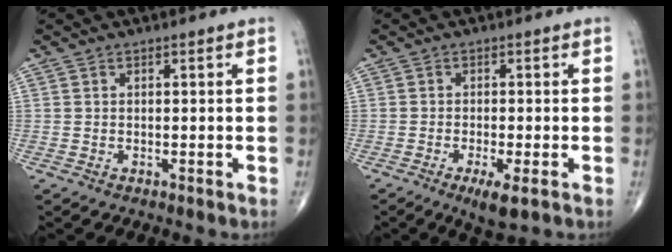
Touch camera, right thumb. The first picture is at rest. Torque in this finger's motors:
{"motor_torque": [0.02, 0.08, 0.05, 0.27, 0.11]}